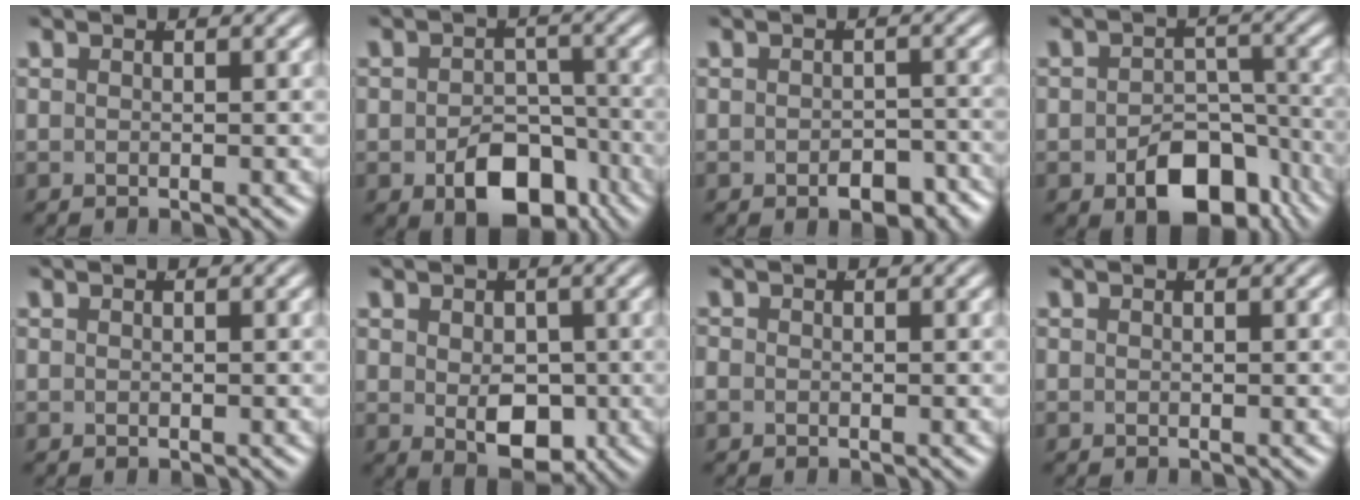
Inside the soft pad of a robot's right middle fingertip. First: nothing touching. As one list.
[{"total": 6.2, "force": [-3.9, 3.5, 3.4], "torque": [-0.031, -0.024, -0.053]}, {"total": 3.5, "force": [-2.8, 1.3, 1.6], "torque": [-0.010, -0.012, -0.040]}, {"total": 7.0, "force": [-4.6, 3.9, 3.6], "torque": [-0.029, -0.015, -0.065]}, {"total": 0.0}, {"total": 4.6, "force": [-1.1, 2.3, 3.9], "torque": [-0.052, -0.035, 0.004]}, {"total": 1.1, "force": [-0.5, 1.0, 0.3], "torque": [-0.015, -0.009, -0.008]}, {"total": 0.0}]